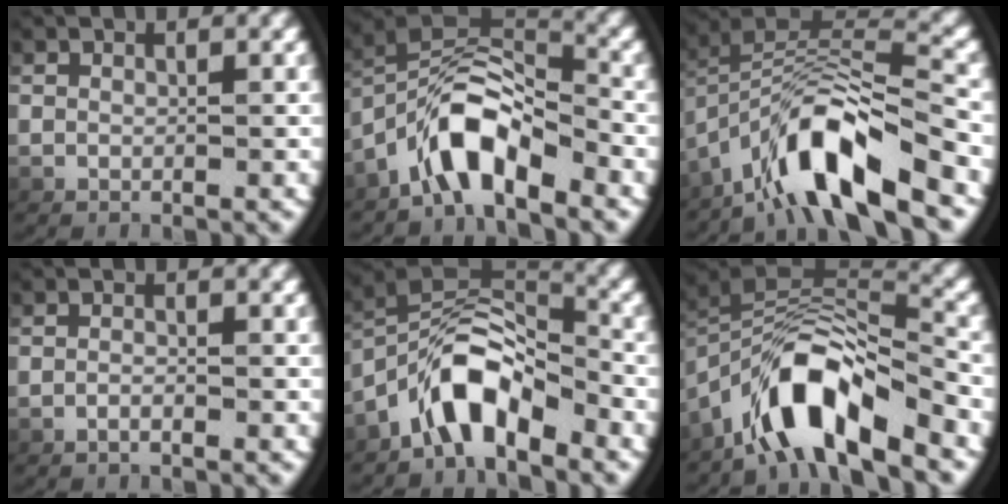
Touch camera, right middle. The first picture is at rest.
{"total": 6.2, "force": [-2.1, 4.0, 4.3], "torque": [-0.087, -0.008, -0.033]}
{"total": 7.4, "force": [-4.2, 2.3, 5.7], "torque": [-0.098, -0.001, -0.063]}
{"total": 1.2, "force": [-1.0, 0.2, 0.6], "torque": [-0.018, -0.001, -0.018]}
{"total": 6.8, "force": [-2.2, 4.5, 4.6], "torque": [-0.089, -0.008, -0.036]}
{"total": 6.9, "force": [-3.8, 2.3, 5.3], "torque": [-0.100, -0.006, -0.051]}